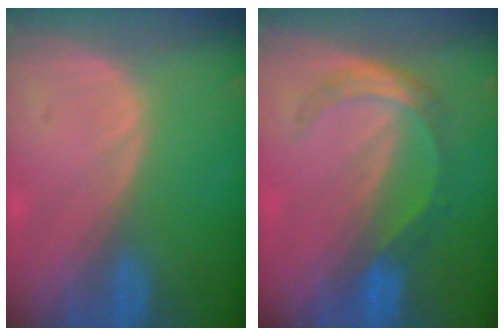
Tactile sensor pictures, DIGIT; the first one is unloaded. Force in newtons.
{"total": 5.6, "press": 4.8, "slide": 2.8}